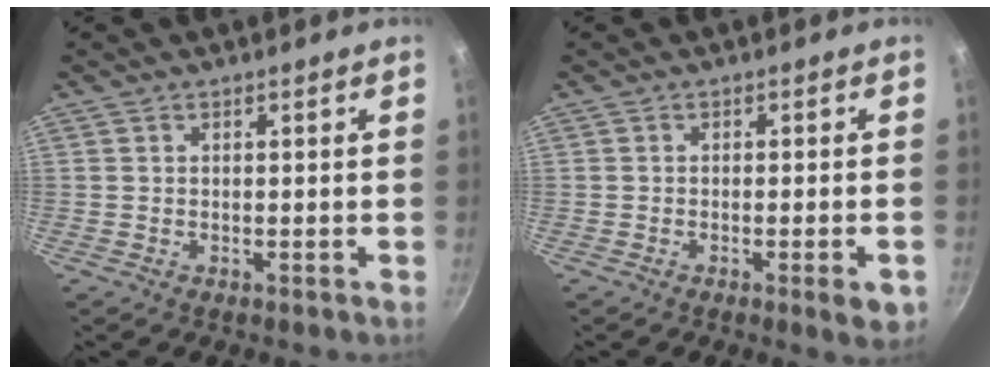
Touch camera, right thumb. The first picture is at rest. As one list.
[{"total": 4.1, "force": [-1.7, 0.7, 3.7], "torque": [-0.050, 0.002, -0.021]}]